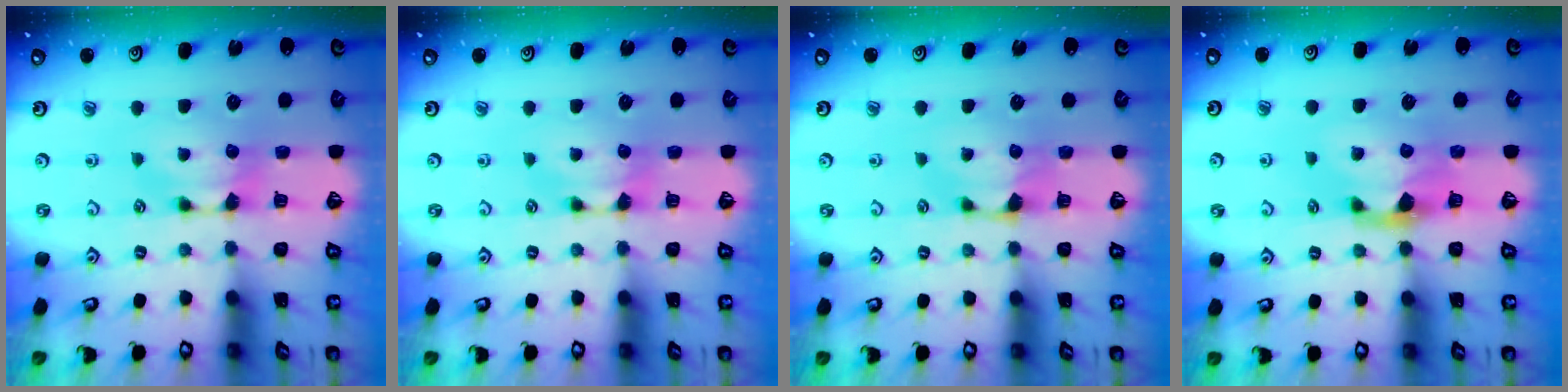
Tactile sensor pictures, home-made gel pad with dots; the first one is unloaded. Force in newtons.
{"total": 0.0}
{"total": 1.4, "press": 0.9, "slide": 1.0}
{"total": 2.1, "press": 1.7, "slide": 1.2}